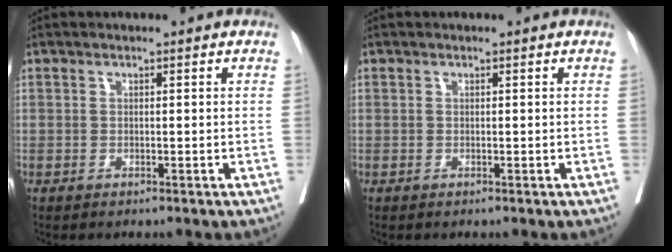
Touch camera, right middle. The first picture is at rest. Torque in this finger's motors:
{"motor_torque": [0.13, -0.16, 0.03, 0.01]}